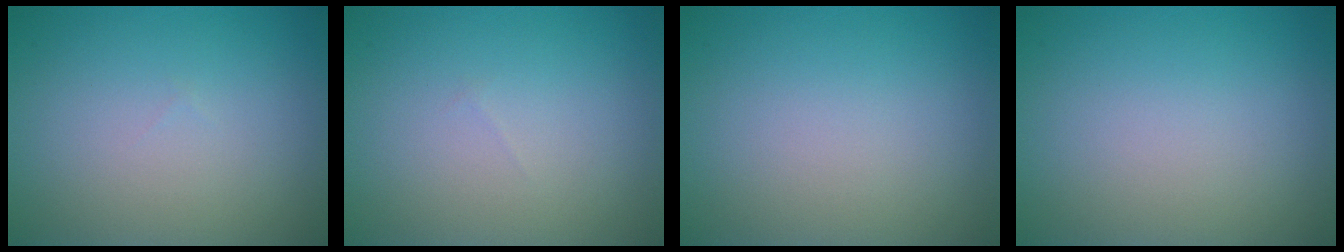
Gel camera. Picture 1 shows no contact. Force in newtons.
{"total": 0.0}
{"total": 0.0}
{"total": 0.0}